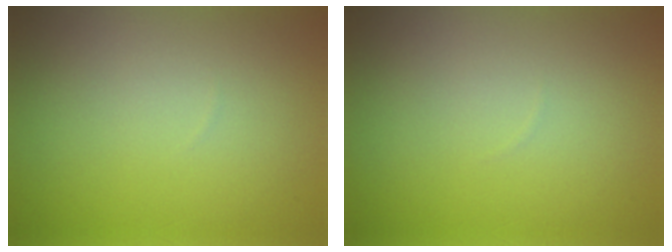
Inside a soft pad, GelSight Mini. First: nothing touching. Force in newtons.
{"total": 0.0}